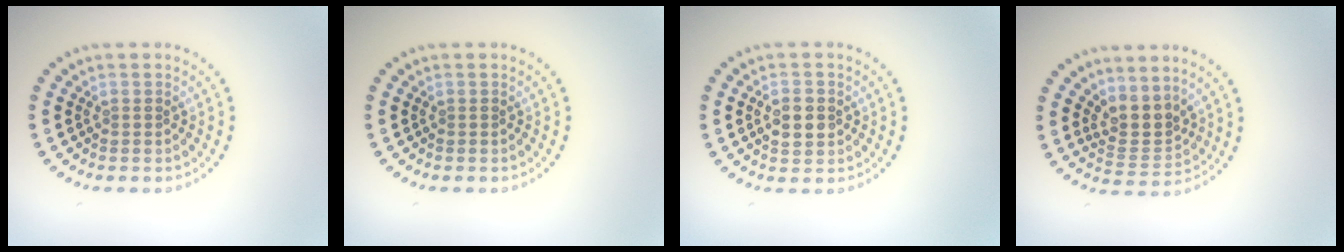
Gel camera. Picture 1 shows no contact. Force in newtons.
{"total": 0.0}
{"total": 2.3, "press": 2.3, "slide": 0.2}
{"total": 2.8, "press": 2.0, "slide": 1.9}